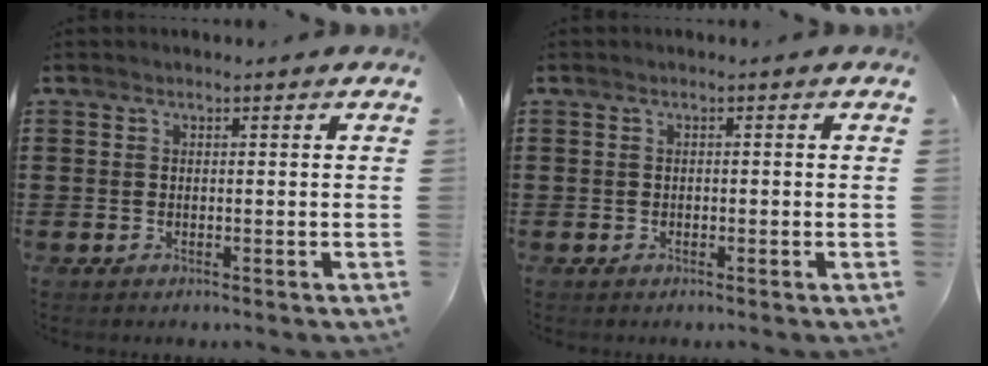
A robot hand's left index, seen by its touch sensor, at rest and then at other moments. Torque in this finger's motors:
{"motor_torque": [-0.12, 0.11, 0.03, 0.01]}